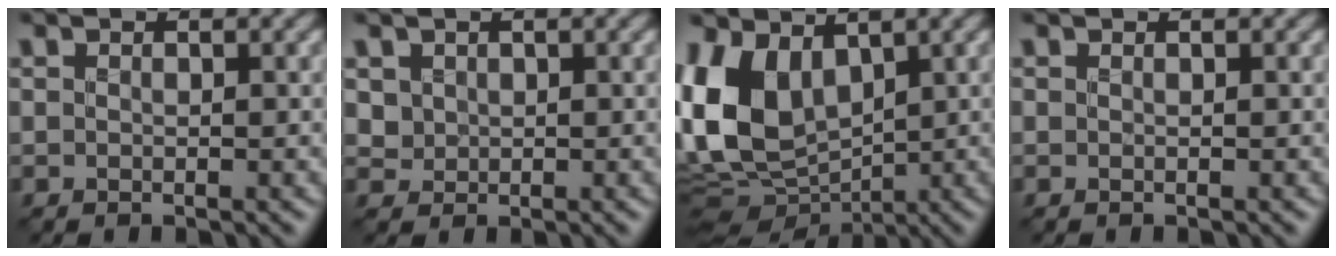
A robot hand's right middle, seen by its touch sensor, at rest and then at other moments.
{"total": 2.9, "force": [1.0, 2.4, 1.4], "torque": [-0.052, 0.010, 0.023]}
{"total": 9.1, "force": [0.8, 5.9, 6.8], "torque": [-0.147, -0.010, 0.003]}
{"total": 0.0}